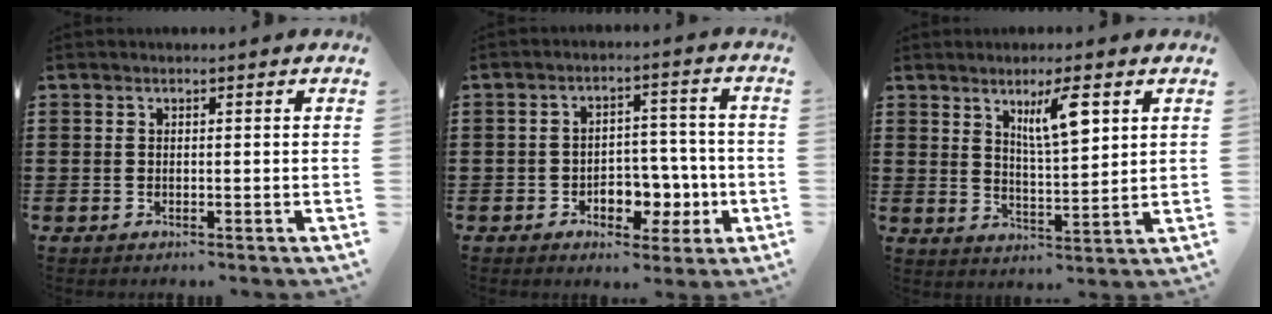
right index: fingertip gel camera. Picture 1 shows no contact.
{"total": 6.2, "force": [-2.2, 4.6, 3.5], "torque": [-0.048, 0.009, -0.040]}
{"total": 6.5, "force": [3.3, 1.5, 5.4], "torque": [-0.099, 0.002, 0.050]}